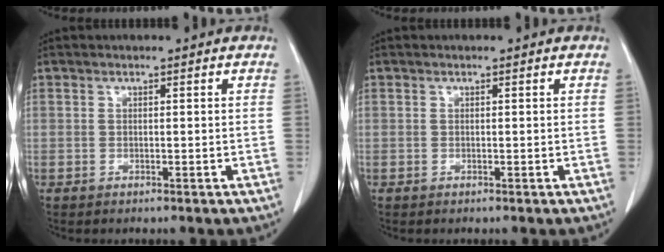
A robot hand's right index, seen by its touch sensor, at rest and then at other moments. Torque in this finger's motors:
{"motor_torque": [0.00, 0.00, 0.00, 0.00]}